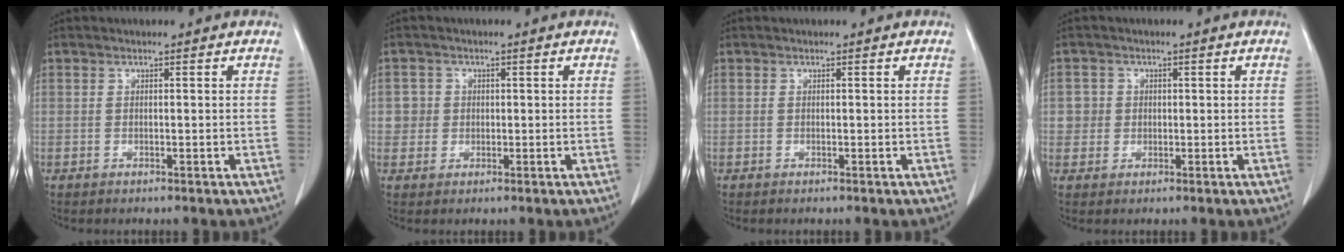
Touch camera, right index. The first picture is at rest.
{"total": 2.6, "force": [0.3, 2.6, 0.0], "torque": [0.015, 0.005, 0.003]}
{"total": 0.0}
{"total": 2.5, "force": [0.3, 2.5, 0.0], "torque": [0.014, 0.005, 0.003]}